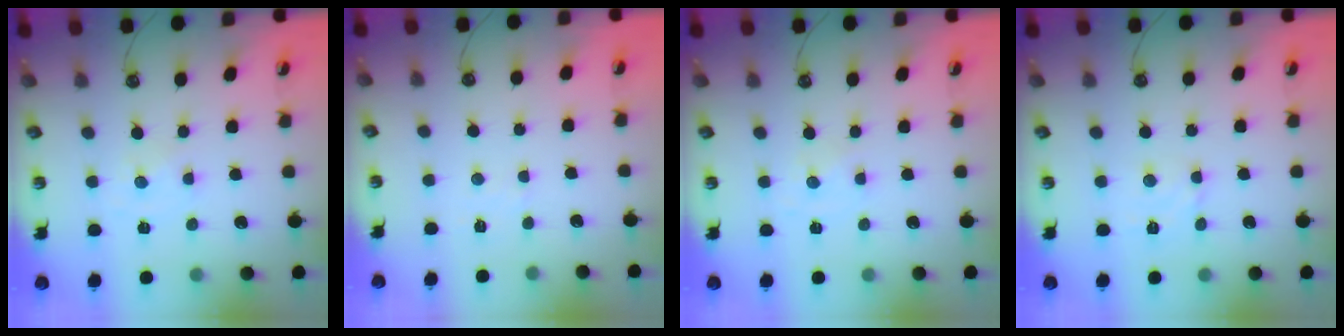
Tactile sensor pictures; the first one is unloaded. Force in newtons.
{"total": 2.8, "press": 2.7, "slide": 0.5}
{"total": 0.0}
{"total": 2.9, "press": 2.9, "slide": 0.3}